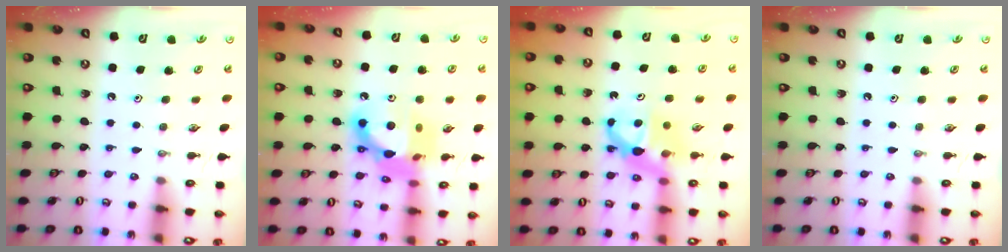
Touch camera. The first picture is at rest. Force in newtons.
{"total": 15.5, "press": 15.4, "slide": 1.7}
{"total": 6.6, "press": 6.5, "slide": 0.5}
{"total": 0.0}